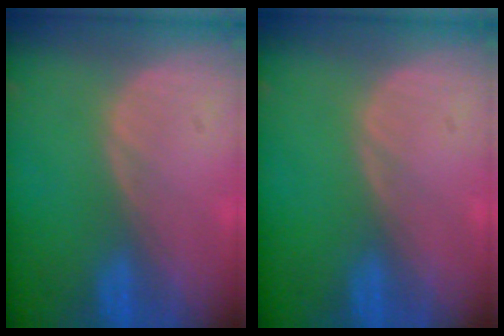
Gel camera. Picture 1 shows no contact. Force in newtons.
{"total": 0.0}